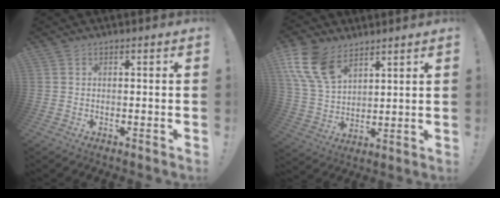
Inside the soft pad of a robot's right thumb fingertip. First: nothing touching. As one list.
[{"total": 14.1, "force": [8.3, 8.3, 7.8], "torque": [-0.173, -0.034, 0.162]}]